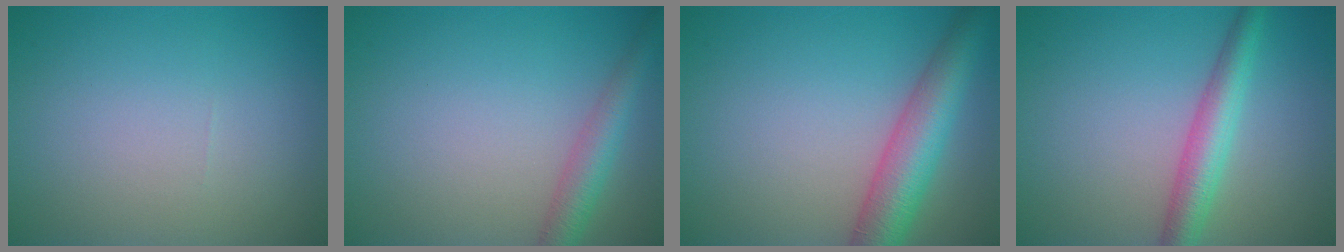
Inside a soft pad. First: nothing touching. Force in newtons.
{"total": 3.2, "press": 3.2, "slide": 0.1}
{"total": 6.4, "press": 6.4, "slide": 0.2}
{"total": 3.9, "press": 3.9, "slide": 0.1}